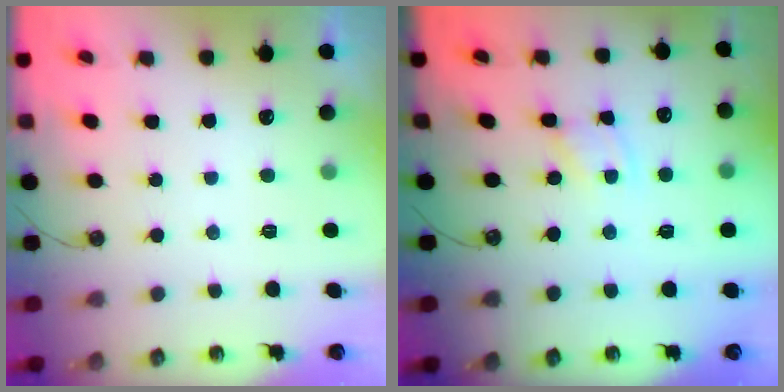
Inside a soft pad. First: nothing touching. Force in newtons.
{"total": 1.3, "press": 1.3, "slide": 0.0}